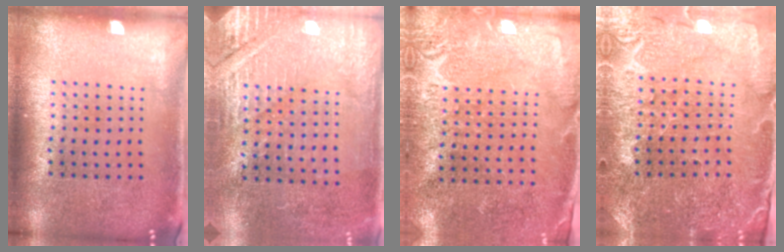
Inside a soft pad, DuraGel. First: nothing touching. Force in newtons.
{"total": 2.8, "press": 2.8, "slide": 0.5}
{"total": 2.7, "press": 2.6, "slide": 0.6}
{"total": 1.5, "press": 1.5, "slide": 0.1}